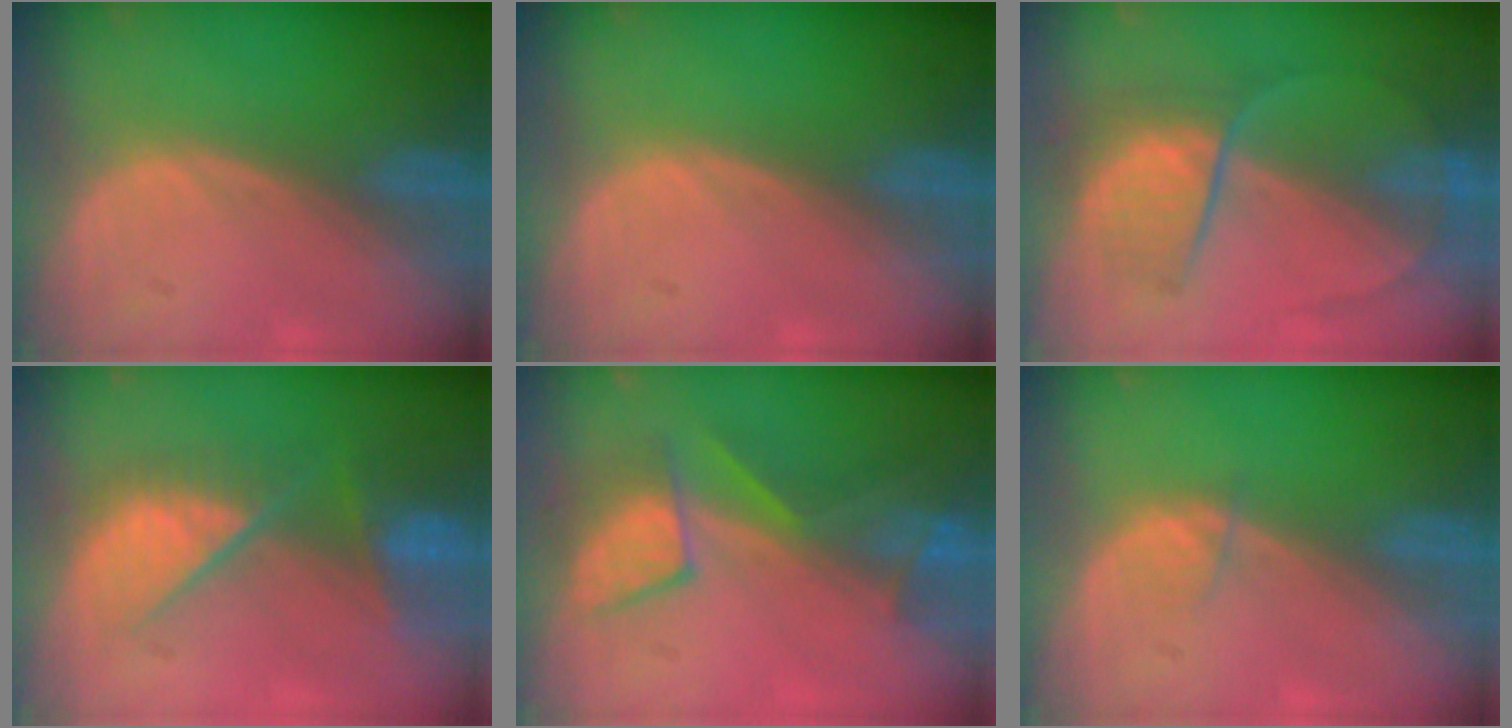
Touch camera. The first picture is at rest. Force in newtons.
{"total": 0.0}
{"total": 6.7, "press": 6.6, "slide": 1.5}
{"total": 9.7, "press": 8.2, "slide": 5.1}
{"total": 7.6, "press": 7.2, "slide": 2.4}
{"total": 1.2, "press": 1.2, "slide": 0.2}